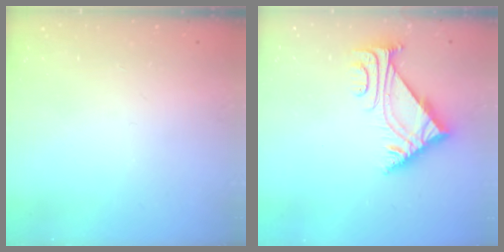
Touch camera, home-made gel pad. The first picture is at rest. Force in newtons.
{"total": 5.5, "press": 5.4, "slide": 0.8}